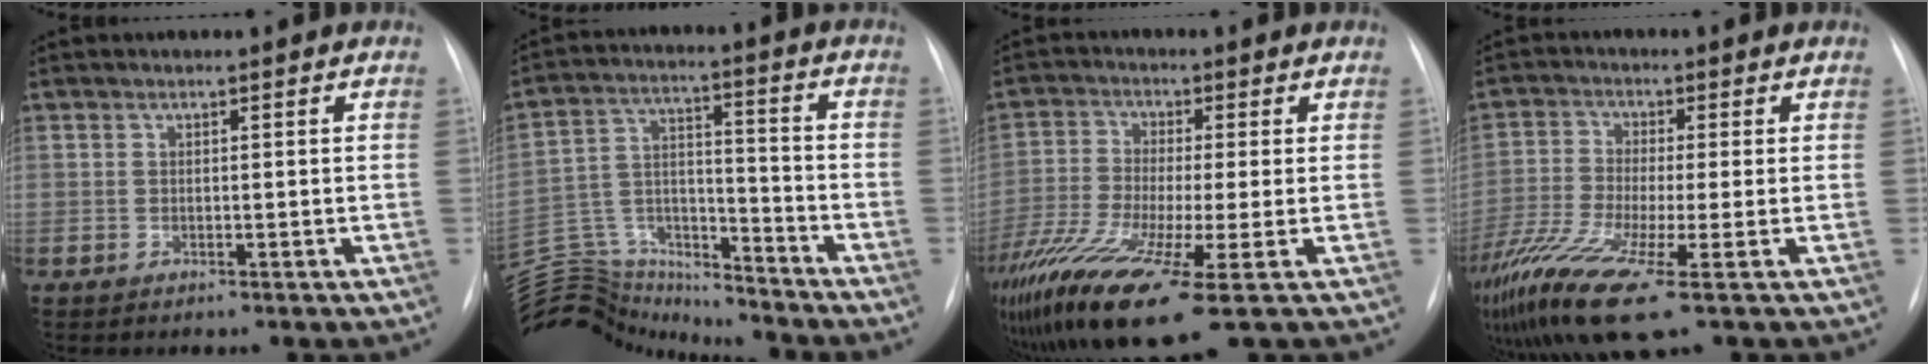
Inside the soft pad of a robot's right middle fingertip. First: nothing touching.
{"total": 20.3, "force": [-19.3, 5.0, 4.1], "torque": [-0.123, 0.036, -0.314]}
{"total": 14.7, "force": [-8.3, 1.0, 12.1], "torque": [-0.252, -0.048, -0.150]}
{"total": 15.2, "force": [-8.6, 2.0, 12.4], "torque": [-0.282, -0.046, -0.159]}